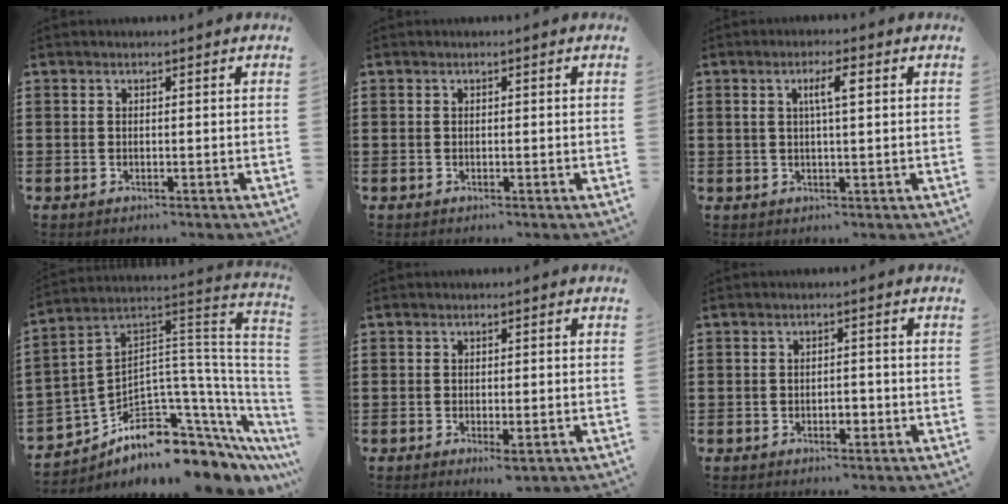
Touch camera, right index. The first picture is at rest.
{"total": 0.0}
{"total": 3.9, "force": [1.0, 0.8, 3.7], "torque": [-0.075, 0.009, 0.013]}
{"total": 8.5, "force": [-6.5, 4.0, 3.8], "torque": [-0.095, -0.033, -0.130]}
{"total": 1.4, "force": [-0.7, 0.3, 1.2], "torque": [-0.021, -0.006, -0.010]}
{"total": 2.0, "force": [-0.7, 1.1, 1.6], "torque": [-0.030, 0.003, -0.014]}